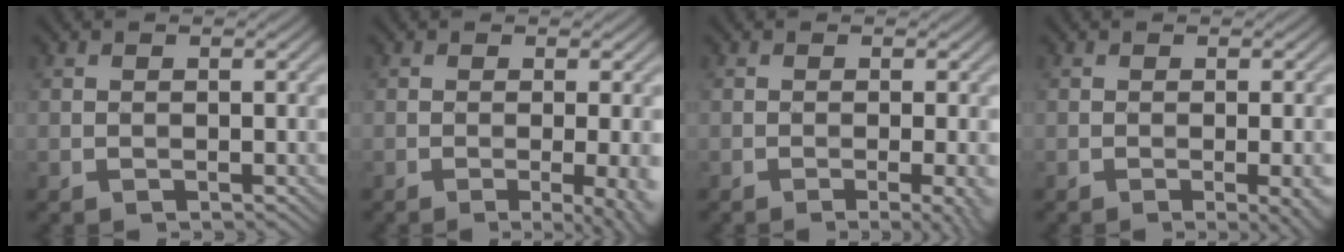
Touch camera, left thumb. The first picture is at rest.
{"total": 5.2, "force": [-1.1, 1.2, 4.9], "torque": [-0.066, -0.004, -0.013]}
{"total": 3.6, "force": [-1.1, 0.8, 3.4], "torque": [-0.045, 0.003, -0.018]}
{"total": 4.7, "force": [-1.5, 1.2, 4.3], "torque": [-0.052, -0.001, -0.015]}